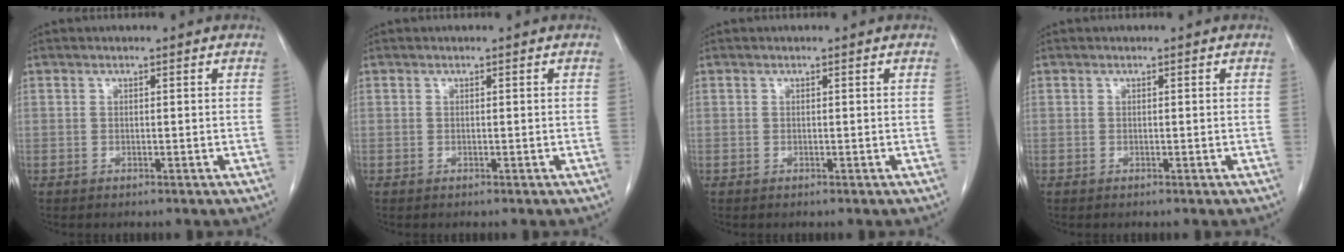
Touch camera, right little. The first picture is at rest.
{"total": 0.0}
{"total": 0.0}
{"total": 0.0}